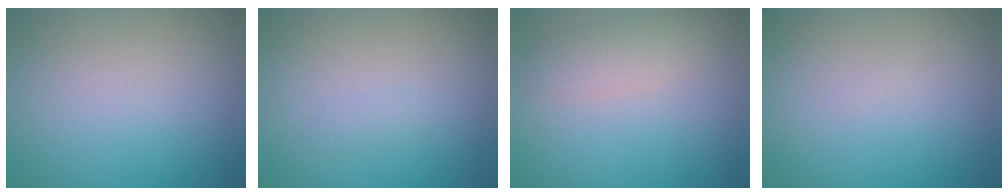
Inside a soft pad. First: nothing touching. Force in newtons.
{"total": 0.6, "press": 0.6, "slide": 0.0}
{"total": 2.1, "press": 2.0, "slide": 0.1}
{"total": 0.0}